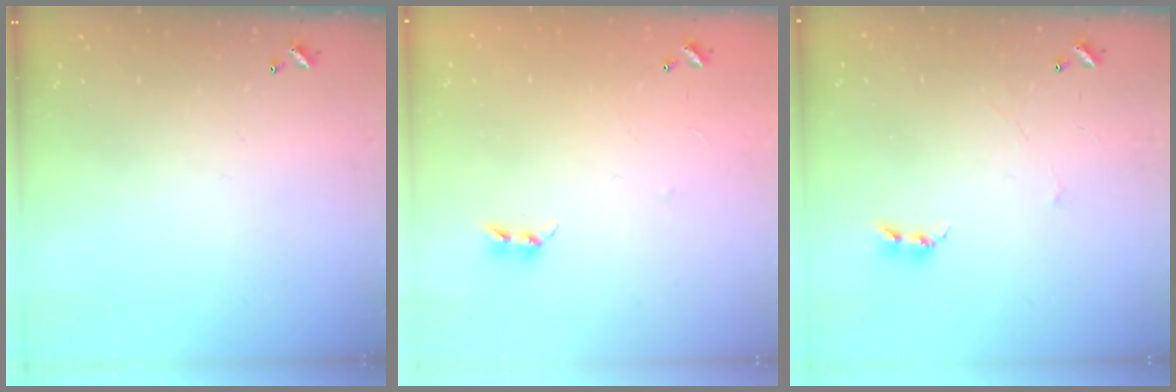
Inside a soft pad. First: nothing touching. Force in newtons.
{"total": 6.4, "press": 6.3, "slide": 0.7}
{"total": 1.2, "press": 1.1, "slide": 0.4}